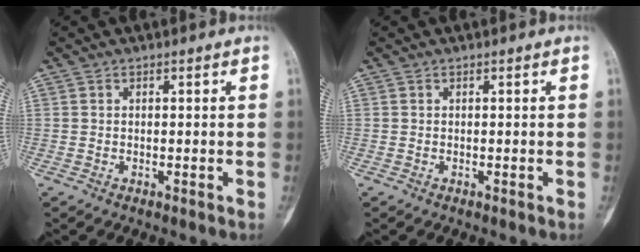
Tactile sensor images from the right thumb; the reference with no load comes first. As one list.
[{"total": 0.0}]